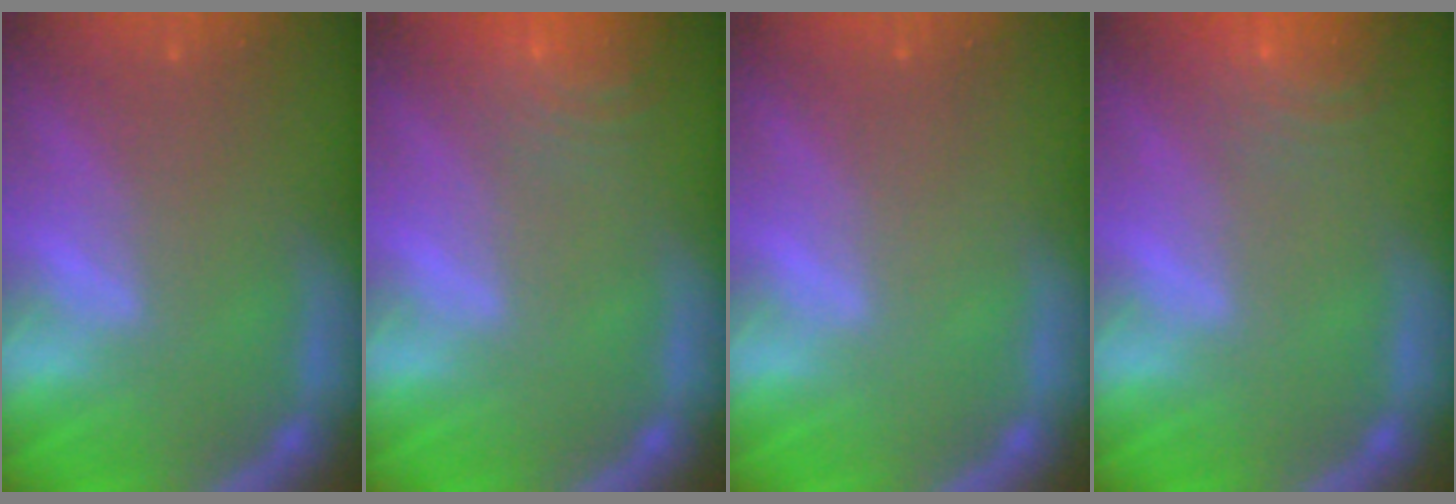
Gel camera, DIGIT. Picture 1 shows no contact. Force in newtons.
{"total": 7.5}
{"total": 0.0}
{"total": 7.0}